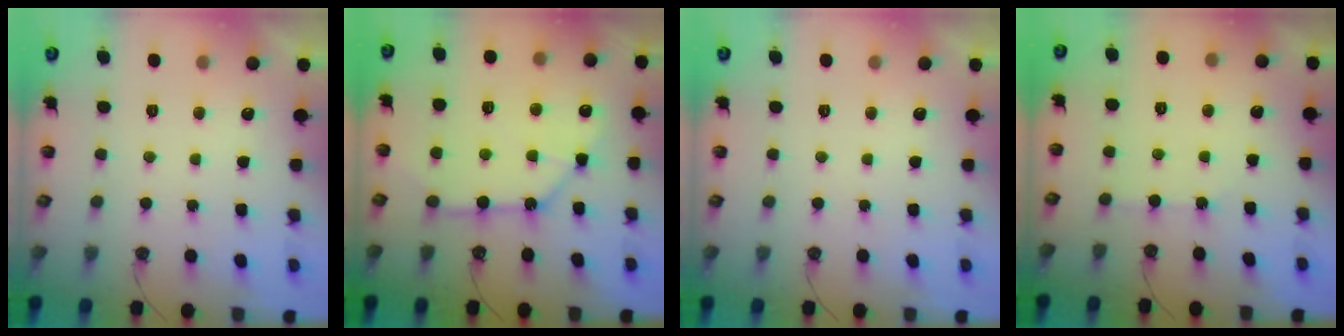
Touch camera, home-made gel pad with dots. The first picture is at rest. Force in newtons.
{"total": 10.2, "press": 10.1, "slide": 1.4}
{"total": 0.0}
{"total": 2.6, "press": 2.6, "slide": 0.4}